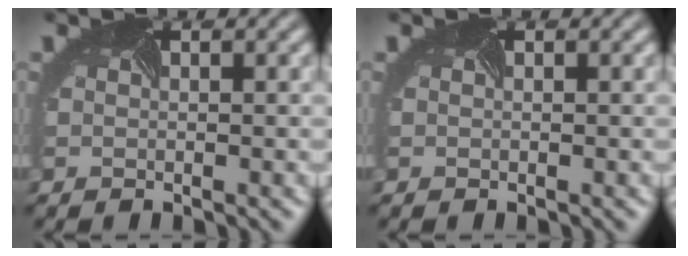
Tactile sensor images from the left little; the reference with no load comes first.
{"total": 0.0}